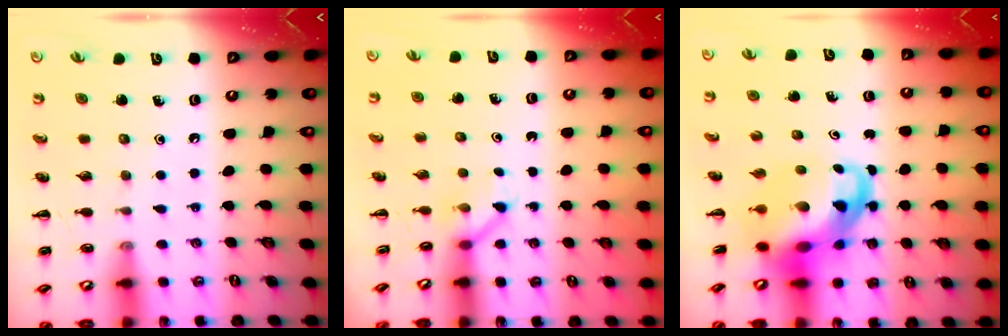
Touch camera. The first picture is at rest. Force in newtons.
{"total": 2.8, "press": 2.7, "slide": 0.9}
{"total": 8.9, "press": 8.5, "slide": 2.3}